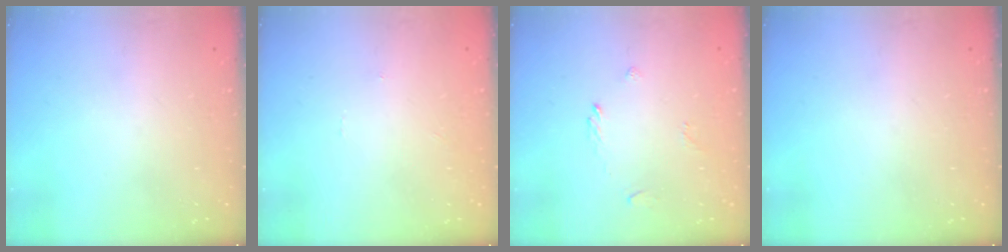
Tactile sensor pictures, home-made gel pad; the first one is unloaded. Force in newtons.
{"total": 0.0}
{"total": 2.6, "press": 2.5, "slide": 0.8}
{"total": 0.0}